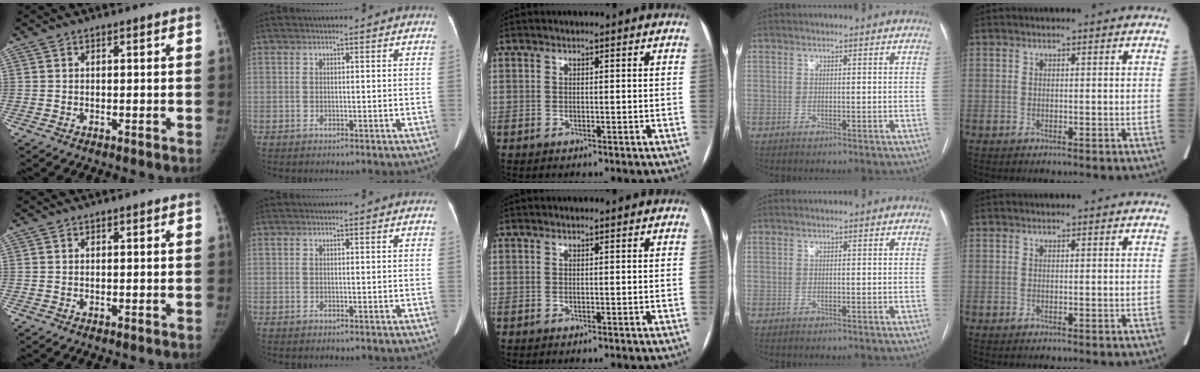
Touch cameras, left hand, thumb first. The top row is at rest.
{}